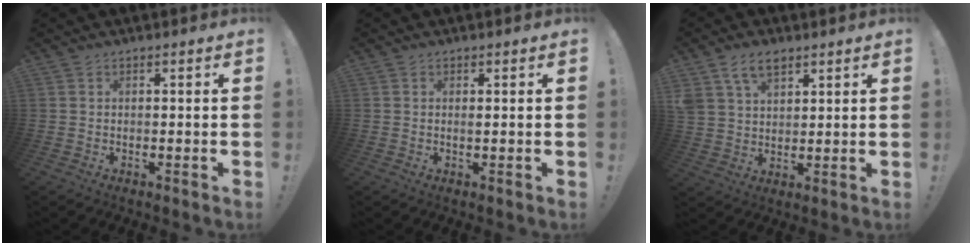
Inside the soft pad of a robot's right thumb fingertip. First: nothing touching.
{"total": 0.6, "force": [0.2, -0.2, 0.5], "torque": [-0.004, -0.003, 0.002]}
{"total": 8.2, "force": [5.1, 5.0, 4.1], "torque": [-0.075, -0.012, 0.099]}